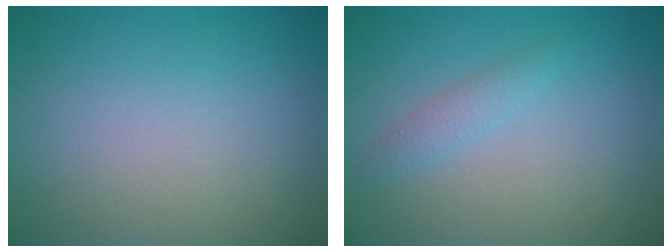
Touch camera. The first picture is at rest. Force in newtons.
{"total": 1.4, "press": 1.4, "slide": 0.0}